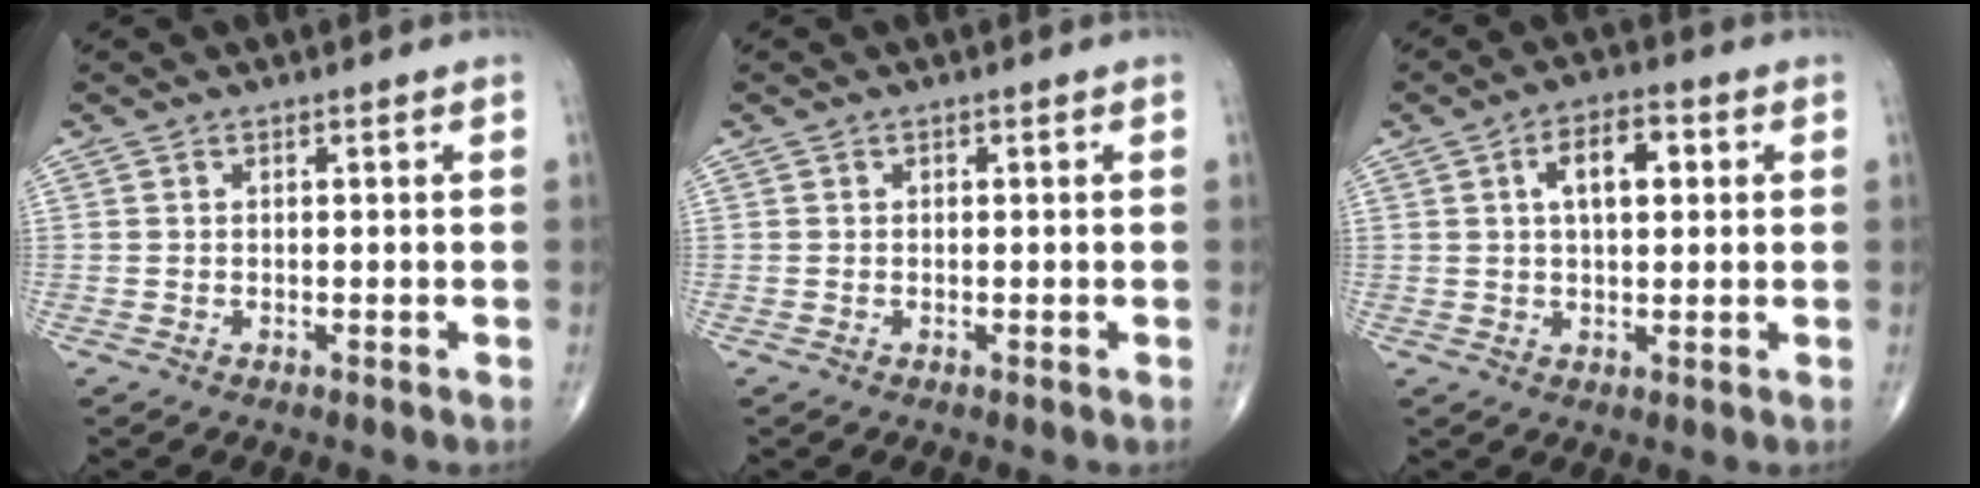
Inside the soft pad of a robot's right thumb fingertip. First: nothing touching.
{"total": 0.0}
{"total": 7.4, "force": [1.8, 3.8, 6.1], "torque": [-0.083, 0.009, 0.024]}